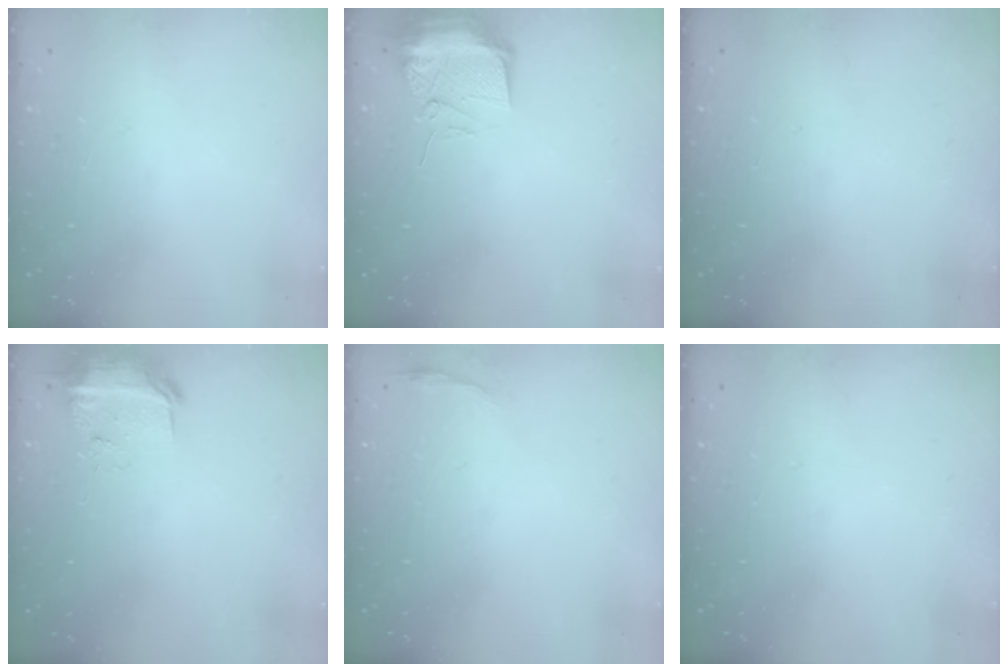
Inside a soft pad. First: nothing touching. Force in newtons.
{"total": 10.2, "press": 10.2, "slide": 1.2}
{"total": 0.0}
{"total": 9.1, "press": 9.0, "slide": 0.9}
{"total": 2.9, "press": 2.8, "slide": 0.7}
{"total": 0.0}